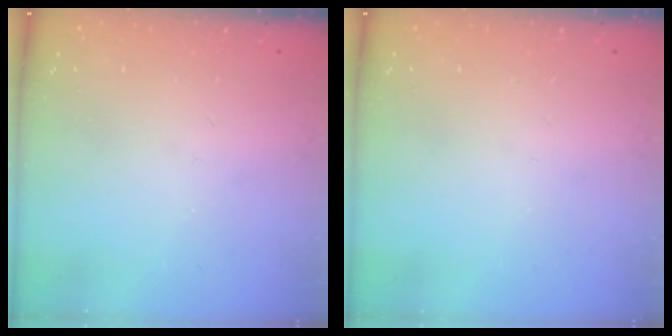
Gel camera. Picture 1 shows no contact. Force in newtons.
{"total": 0.0}